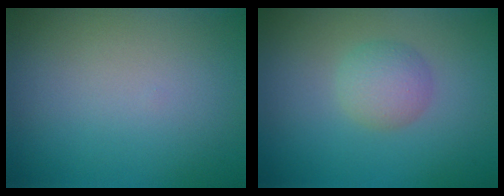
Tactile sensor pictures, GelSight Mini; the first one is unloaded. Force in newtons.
{"total": 2.4, "press": 2.4, "slide": 0.1}